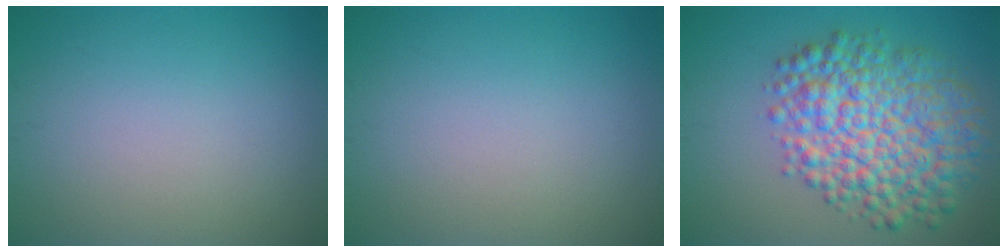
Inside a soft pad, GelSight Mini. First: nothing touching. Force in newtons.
{"total": 0.0}
{"total": 9.5, "press": 9.5, "slide": 0.3}